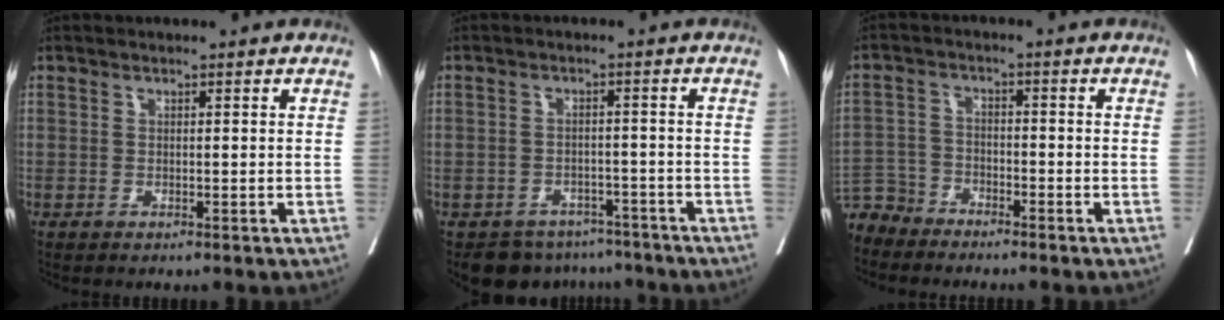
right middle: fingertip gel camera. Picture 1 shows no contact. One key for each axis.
{"total": 7.4, "fx": -6.3, "fy": 3.9, "fz": 0.4, "tx": 0.011, "ty": 0.014, "tz": -0.081}
{"total": 5.0, "fx": -4.7, "fy": 1.4, "fz": -0.7, "tx": 0.015, "ty": -0.003, "tz": -0.097}